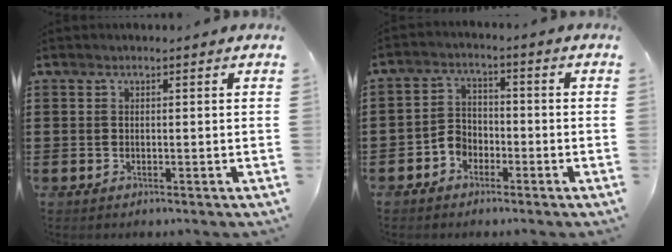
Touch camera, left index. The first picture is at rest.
{"total": 3.6, "force": [-2.5, 2.4, 1.0], "torque": [-0.028, 0.009, -0.052]}